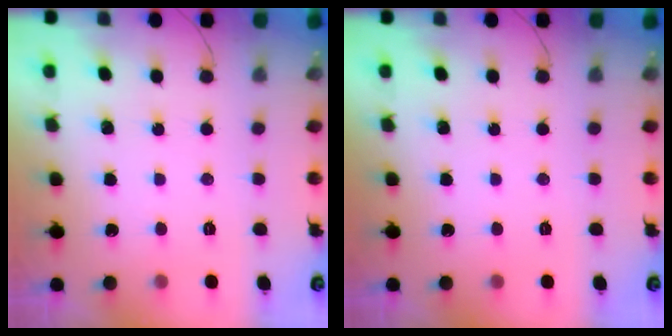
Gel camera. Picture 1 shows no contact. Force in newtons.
{"total": 0.0}